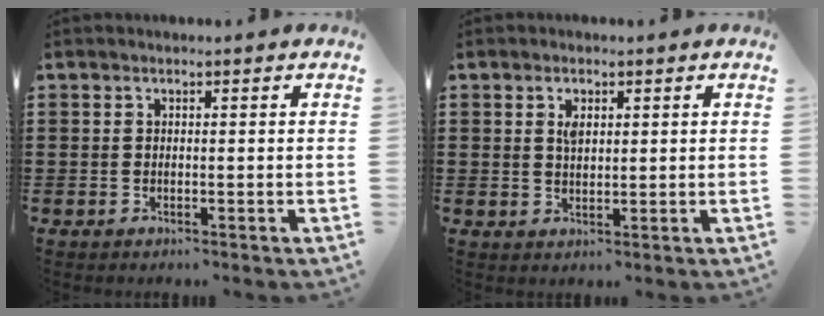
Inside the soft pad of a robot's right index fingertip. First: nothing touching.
{"total": 2.2, "force": [0.9, 1.1, 1.7], "torque": [-0.028, 0.002, 0.013]}